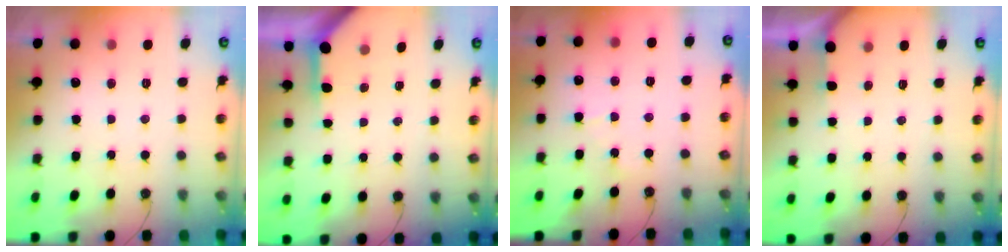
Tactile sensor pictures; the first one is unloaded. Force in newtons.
{"total": 3.5, "press": 3.5, "slide": 0.4}
{"total": 4.1, "press": 4.1, "slide": 0.5}
{"total": 1.9, "press": 1.9, "slide": 0.2}